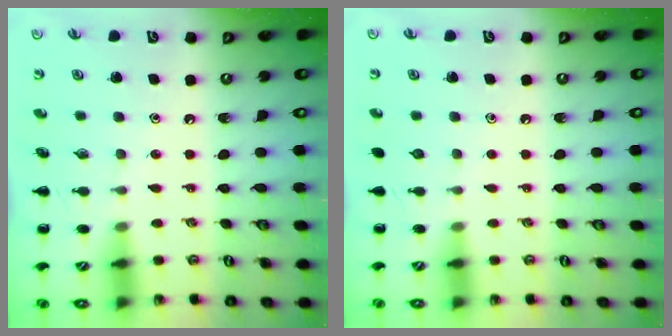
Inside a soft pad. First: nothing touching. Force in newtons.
{"total": 0.0}